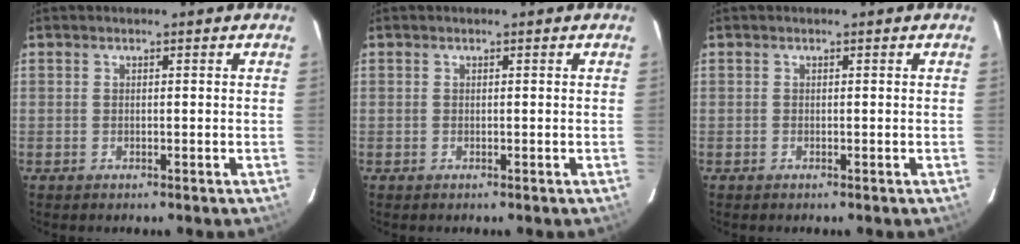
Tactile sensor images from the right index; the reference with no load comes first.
{"total": 0.0}
{"total": 0.0}